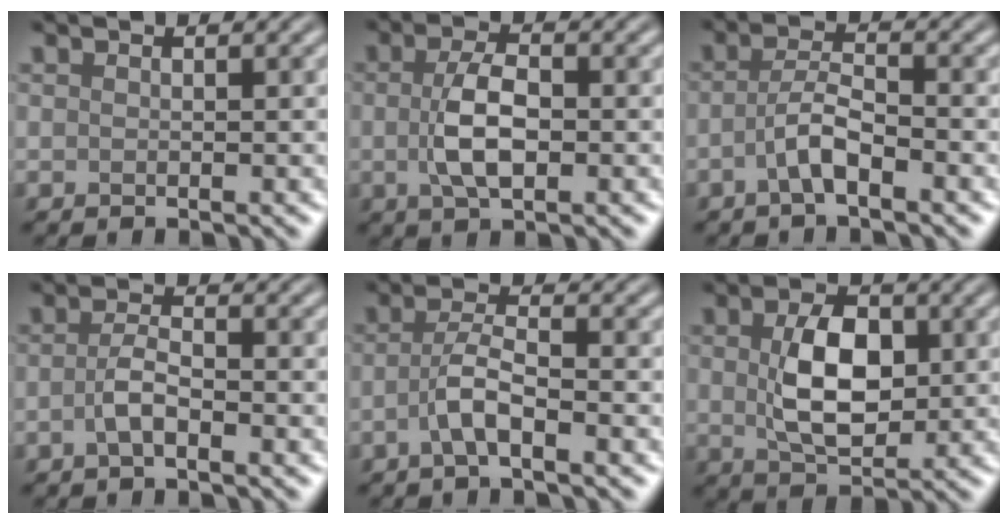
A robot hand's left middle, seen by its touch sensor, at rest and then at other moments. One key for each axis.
{"total": 4.3, "fx": -0.3, "fy": 2.0, "fz": 3.8, "tx": -0.080, "ty": 0.002, "tz": -0.006}
{"total": 2.9, "fx": -1.3, "fy": 0.7, "fz": 2.5, "tx": -0.049, "ty": 0.008, "tz": -0.032}
{"total": 2.1, "fx": -0.9, "fy": 0.7, "fz": 1.8, "tx": -0.038, "ty": 0.004, "tz": -0.021}
{"total": 3.0, "fx": -1.3, "fy": 0.7, "fz": 2.7, "tx": -0.053, "ty": 0.008, "tz": -0.031}
{"total": 6.3, "fx": 0.5, "fy": 3.8, "fz": 5.0, "tx": -0.099, "ty": 0.000, "tz": 0.012}